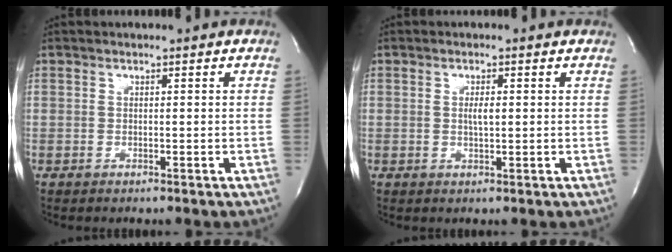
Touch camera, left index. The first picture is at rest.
{"total": 1.9, "force": [0.3, 0.4, 1.8], "torque": [-0.035, 0.000, 0.005]}